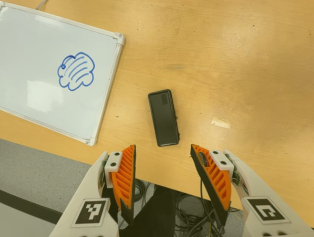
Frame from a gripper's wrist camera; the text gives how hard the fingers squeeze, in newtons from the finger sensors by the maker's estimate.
{"total": 0.0}